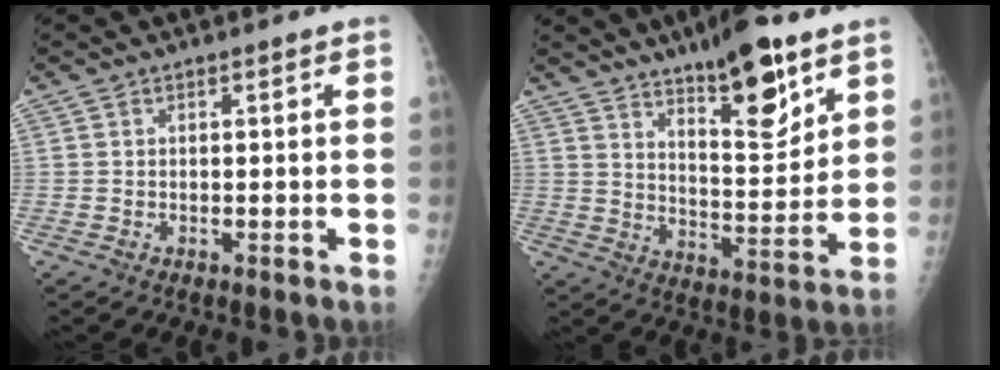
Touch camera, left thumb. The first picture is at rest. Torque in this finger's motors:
{"motor_torque": [0.34, 0.35, 0.11, -0.29, 0.07]}